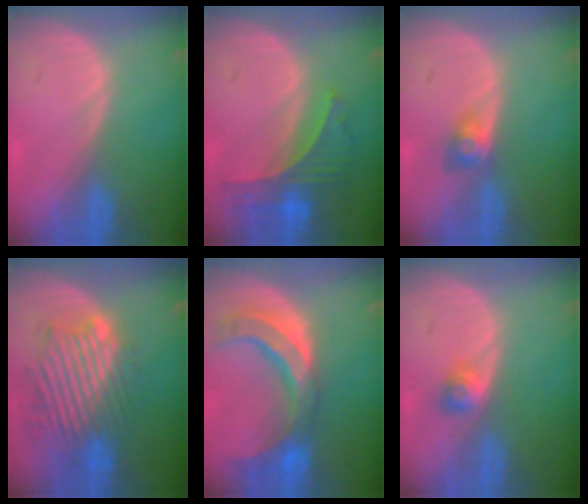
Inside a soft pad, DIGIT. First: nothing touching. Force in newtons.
{"total": 7.2, "press": 6.4, "slide": 3.3}
{"total": 3.0, "press": 2.6, "slide": 1.5}
{"total": 10.7, "press": 10.1, "slide": 3.7}
{"total": 10.8, "press": 9.3, "slide": 5.5}
{"total": 2.5, "press": 2.2, "slide": 1.2}